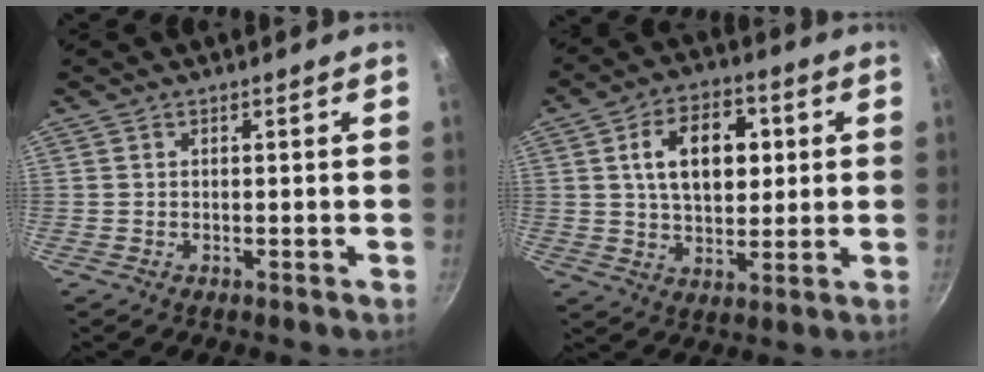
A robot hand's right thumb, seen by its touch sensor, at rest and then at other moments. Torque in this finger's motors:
{"motor_torque": [-0.79, 2.23, 1.47, 0.01, 0.10]}